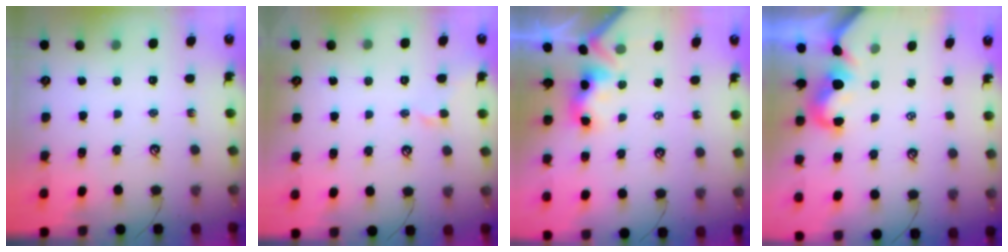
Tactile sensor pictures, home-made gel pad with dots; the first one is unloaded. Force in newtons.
{"total": 0.5, "press": 0.3, "slide": 0.4}
{"total": 4.0, "press": 4.0, "slide": 0.2}
{"total": 1.6, "press": 1.5, "slide": 0.6}